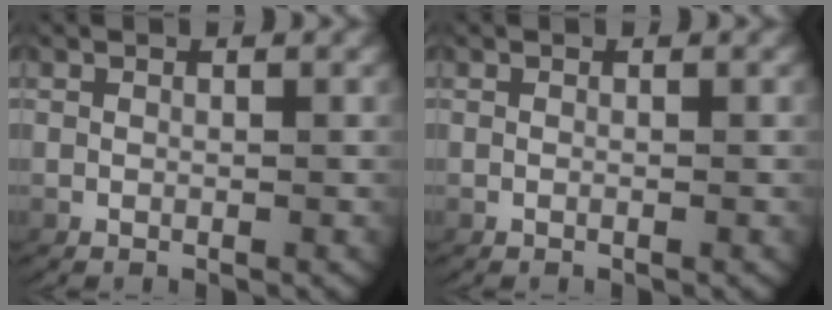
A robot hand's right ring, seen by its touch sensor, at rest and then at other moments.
{"total": 0.0}